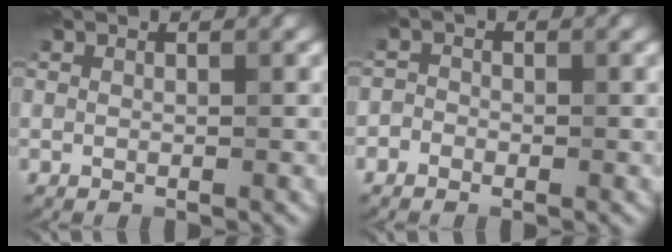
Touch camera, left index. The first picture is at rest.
{"total": 1.5, "force": [-1.0, 1.0, 0.0], "torque": [0.013, 0.009, -0.032]}